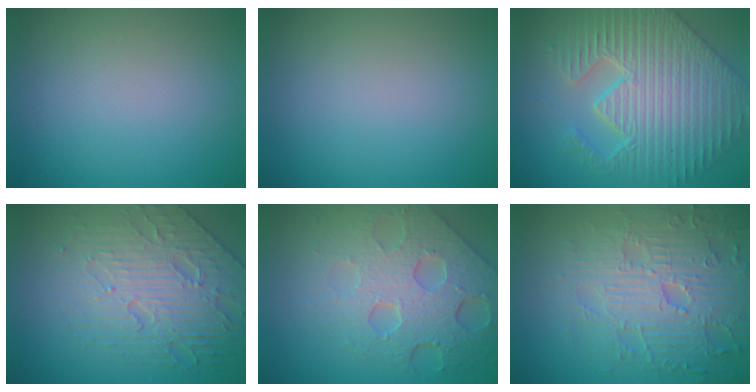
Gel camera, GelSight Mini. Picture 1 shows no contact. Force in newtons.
{"total": 0.0}
{"total": 7.3, "press": 6.0, "slide": 4.2}
{"total": 6.6, "press": 5.2, "slide": 4.0}
{"total": 8.1, "press": 5.6, "slide": 5.9}
{"total": 7.0, "press": 5.6, "slide": 4.3}